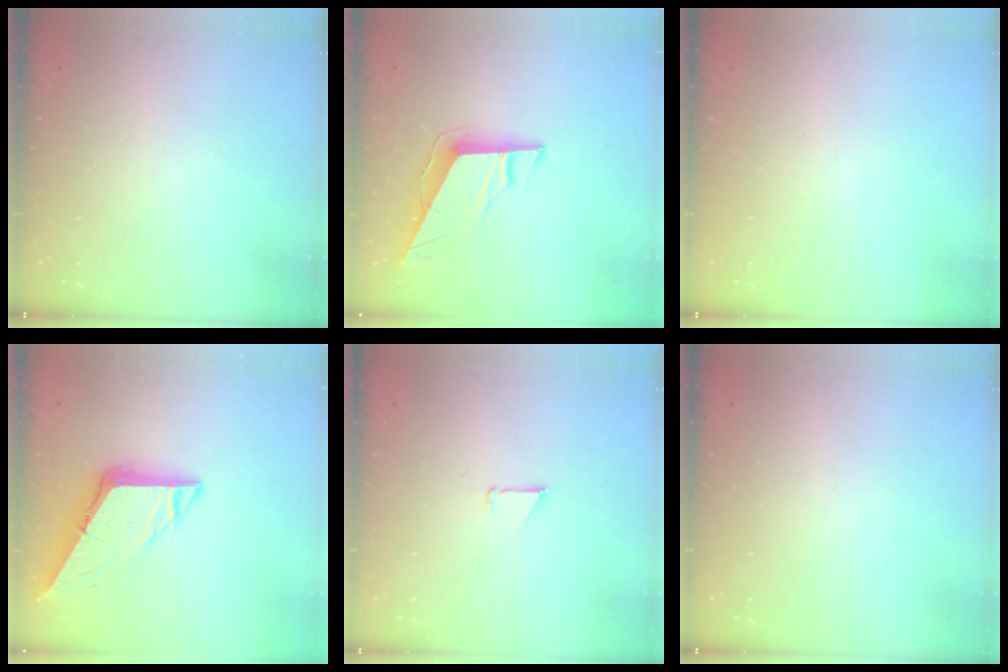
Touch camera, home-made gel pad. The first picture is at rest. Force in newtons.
{"total": 9.6, "press": 9.4, "slide": 1.8}
{"total": 0.0}
{"total": 8.9, "press": 8.9, "slide": 1.0}
{"total": 0.9, "press": 0.9, "slide": 0.1}
{"total": 0.0}